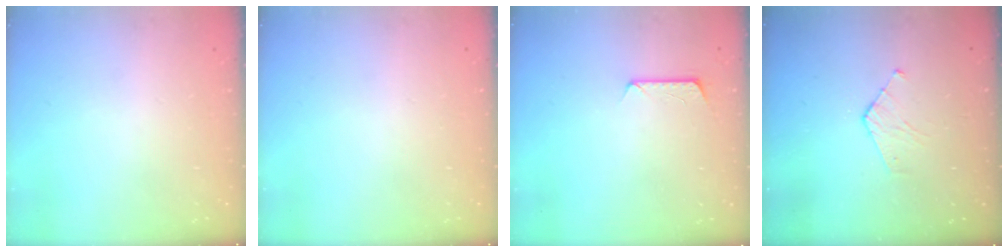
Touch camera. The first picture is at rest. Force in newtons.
{"total": 0.0}
{"total": 7.4, "press": 7.3, "slide": 0.6}
{"total": 2.8, "press": 2.8, "slide": 0.3}